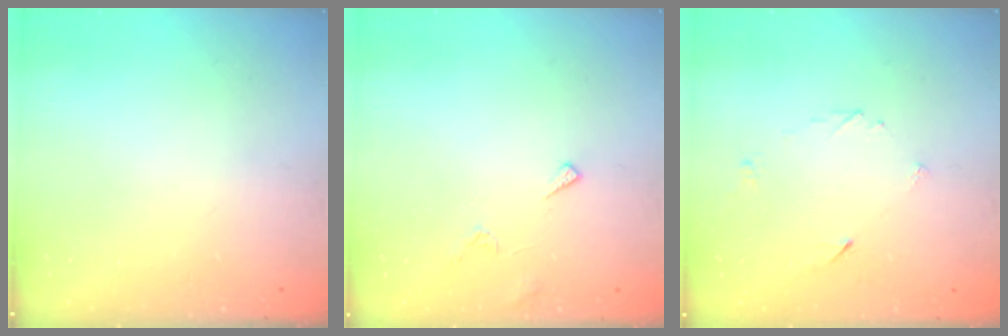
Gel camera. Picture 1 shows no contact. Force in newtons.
{"total": 5.0, "press": 5.0, "slide": 0.5}
{"total": 4.0, "press": 3.9, "slide": 0.5}